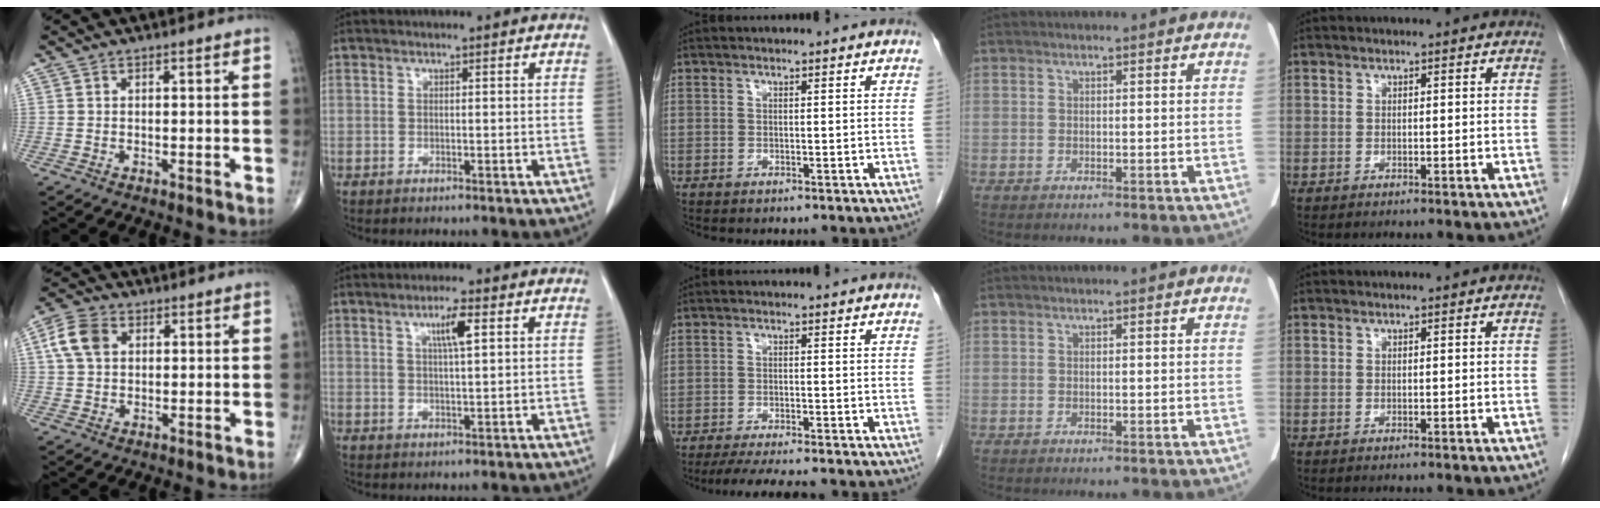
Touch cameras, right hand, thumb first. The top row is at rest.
{"thumb": {"total": 6.9, "force": [1.8, 4.8, 4.6], "torque": [-0.092, 0.012, 0.031]}, "index": {"total": 4.2, "force": [1.7, 0.3, 3.9], "torque": [-0.068, 0.000, 0.029]}, "middle": {"total": 7.4, "force": [-6.4, 0.6, 3.7], "torque": [-0.055, -0.017, -0.099]}}